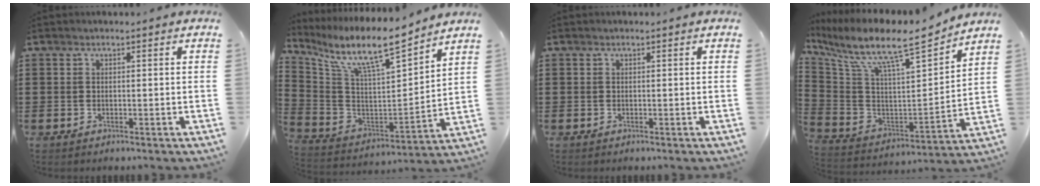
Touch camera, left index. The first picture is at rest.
{"total": 10.9, "force": [8.7, 1.3, 6.5], "torque": [-0.153, -0.061, 0.141]}
{"total": 0.0}
{"total": 10.9, "force": [8.8, 1.2, 6.3], "torque": [-0.152, -0.069, 0.141]}